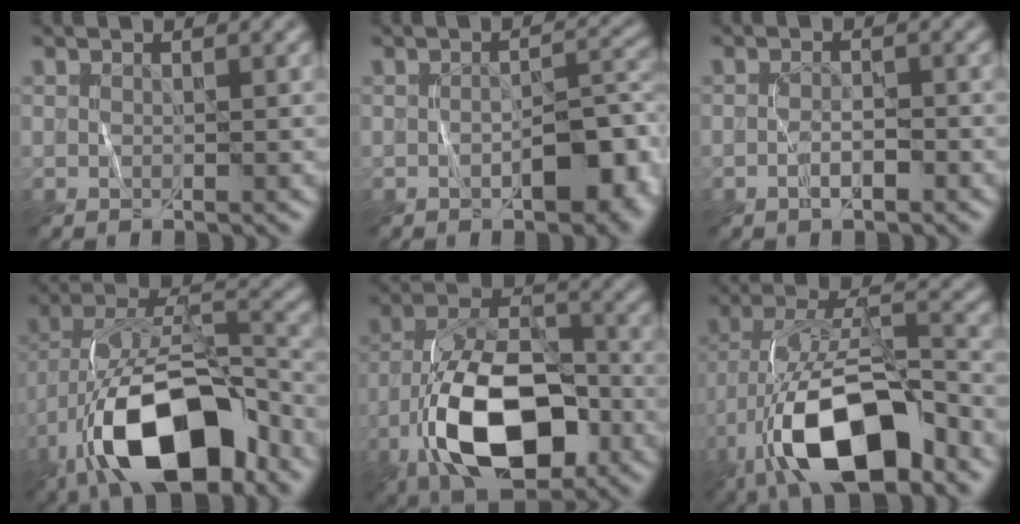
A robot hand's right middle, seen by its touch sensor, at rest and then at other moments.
{"total": 5.9, "force": [-2.2, 2.5, 4.9], "torque": [-0.060, 0.014, -0.027]}
{"total": 1.4, "force": [-0.6, 0.5, 1.1], "torque": [-0.019, 0.009, -0.012]}
{"total": 14.2, "force": [-7.1, 6.4, 10.5], "torque": [-0.181, 0.012, -0.124]}
{"total": 12.3, "force": [-5.2, 6.3, 9.2], "torque": [-0.172, 0.008, -0.096]}
{"total": 13.0, "force": [-6.4, 5.4, 10.0], "torque": [-0.182, 0.011, -0.116]}